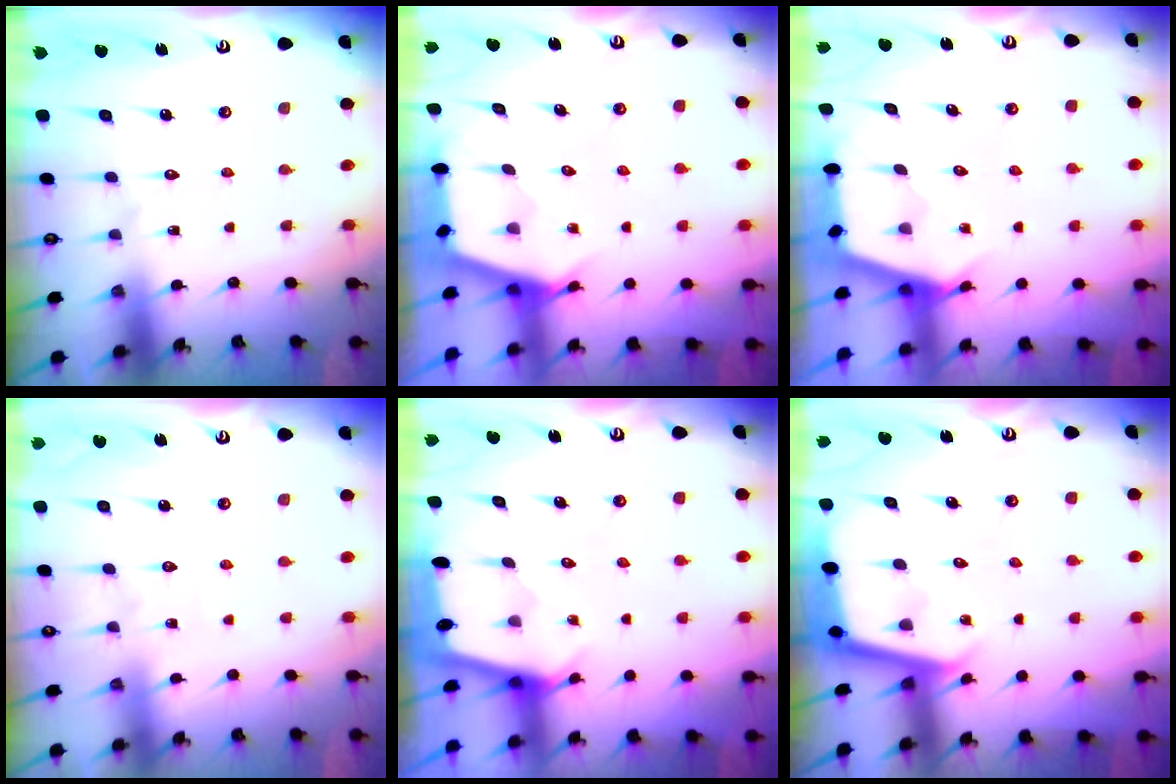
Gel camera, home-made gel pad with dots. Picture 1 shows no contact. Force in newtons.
{"total": 2.7, "press": 2.7, "slide": 0.3}
{"total": 2.6, "press": 2.6, "slide": 0.3}
{"total": 2.7, "press": 2.7, "slide": 0.4}
{"total": 2.2, "press": 2.2, "slide": 0.3}
{"total": 3.5, "press": 3.5, "slide": 0.3}